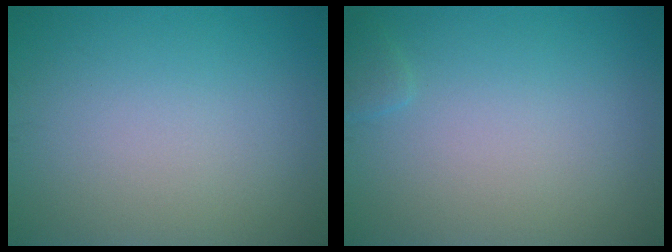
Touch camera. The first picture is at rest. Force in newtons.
{"total": 0.7, "press": 0.7, "slide": 0.1}